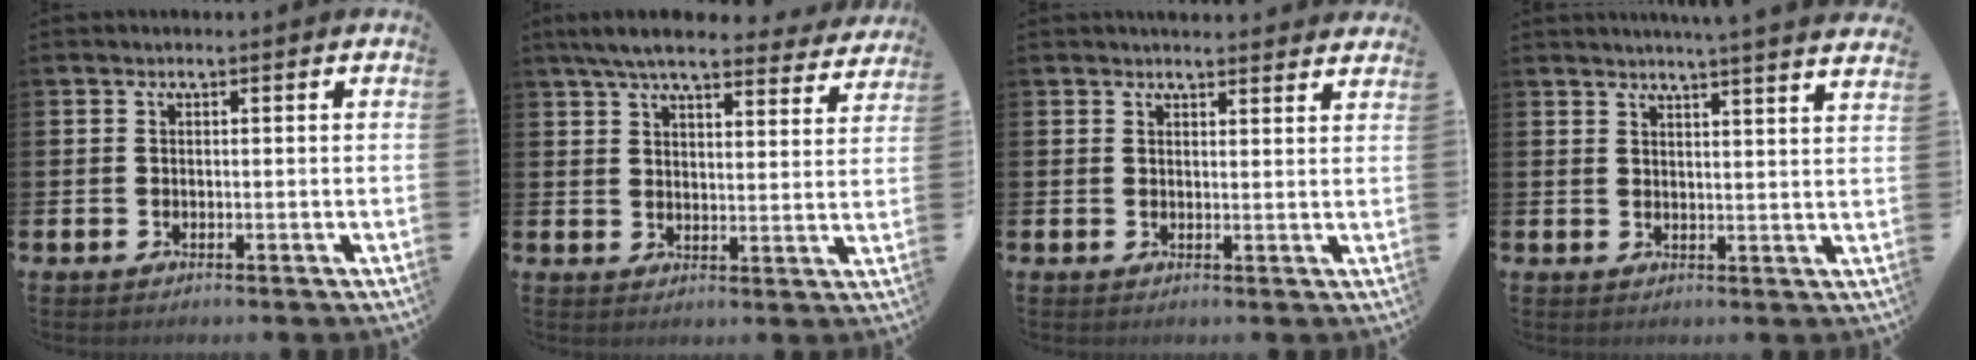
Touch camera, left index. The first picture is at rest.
{"total": 6.9, "force": [6.3, 1.1, 2.5], "torque": [-0.057, -0.033, 0.111]}
{"total": 2.7, "force": [2.7, 0.3, -0.2], "torque": [0.012, -0.018, 0.046]}
{"total": 4.2, "force": [4.0, -1.1, 0.5], "torque": [-0.003, -0.031, 0.067]}